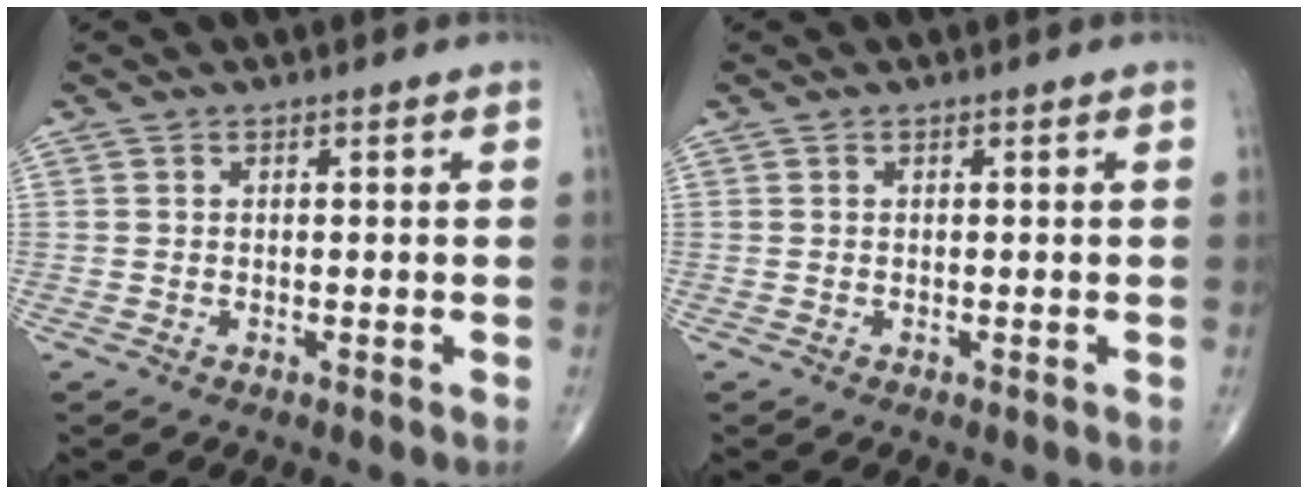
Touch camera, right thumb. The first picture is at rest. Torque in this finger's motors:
{"motor_torque": [0.05, 0.06, -0.08, -0.04, 0.04]}